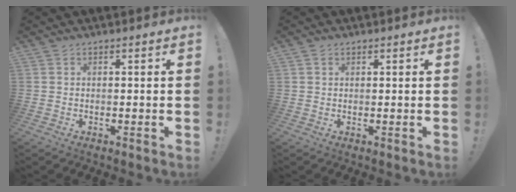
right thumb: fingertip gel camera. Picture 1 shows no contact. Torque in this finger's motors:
{"motor_torque": [-0.77, 0.17, -0.46, 0.06, 0.17]}